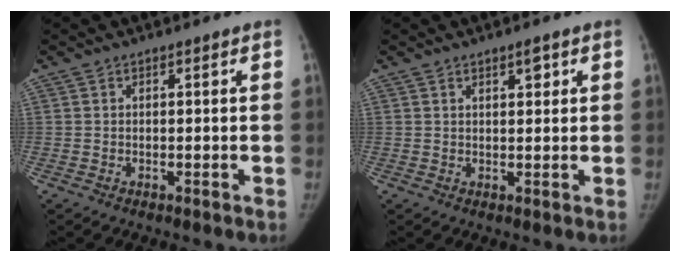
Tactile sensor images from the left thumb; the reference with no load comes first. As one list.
[{"total": 2.2, "force": [1.3, 0.8, 1.7], "torque": [-0.019, -0.006, 0.020]}]